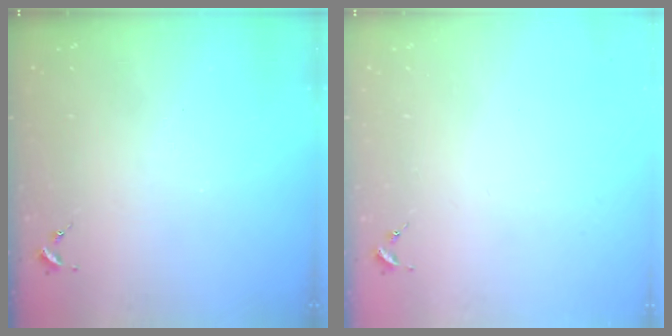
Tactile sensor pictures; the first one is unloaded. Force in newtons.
{"total": 0.0}